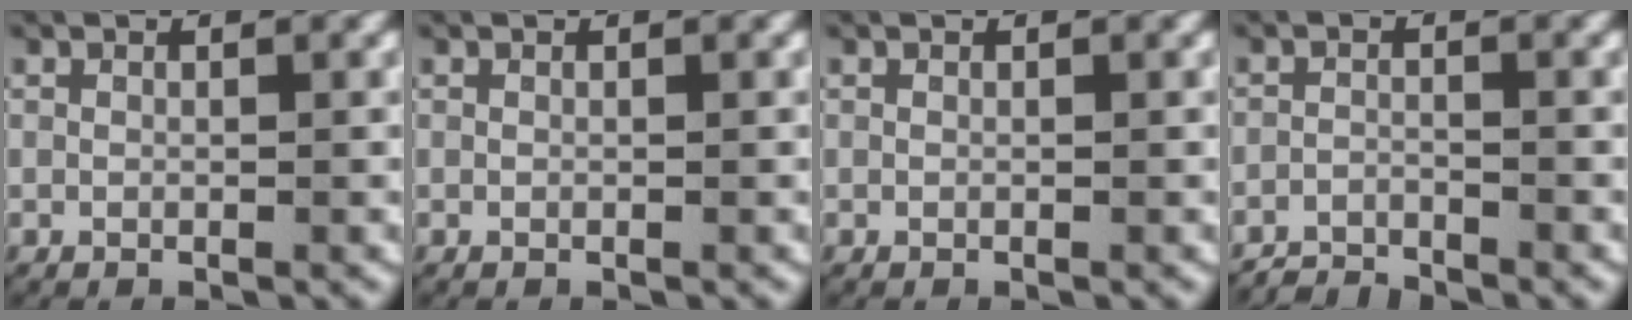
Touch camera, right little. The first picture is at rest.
{"total": 0.0}
{"total": 0.0}
{"total": 2.9, "force": [-2.8, 0.8, 0.1], "torque": [-0.009, -0.012, -0.052]}